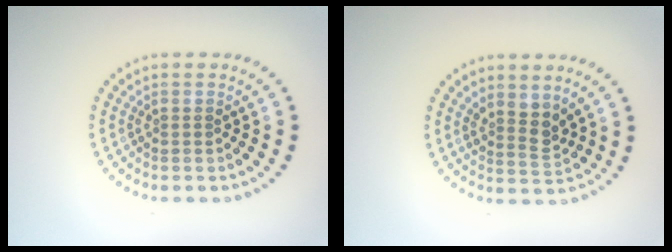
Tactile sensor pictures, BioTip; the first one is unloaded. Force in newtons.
{"total": 2.2, "press": 1.7, "slide": 1.4}